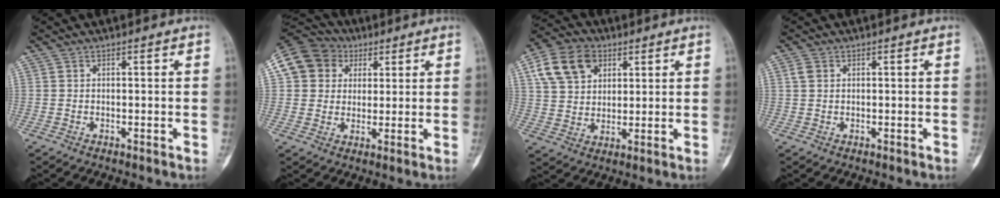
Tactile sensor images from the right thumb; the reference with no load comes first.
{"total": 13.1, "force": [4.1, 11.5, 4.5], "torque": [-0.071, 0.023, 0.071]}
{"total": 11.9, "force": [5.1, 8.5, 6.7], "torque": [-0.102, -0.002, 0.091]}
{"total": 2.0, "force": [0.7, 1.4, 1.2], "torque": [-0.026, 0.005, 0.016]}